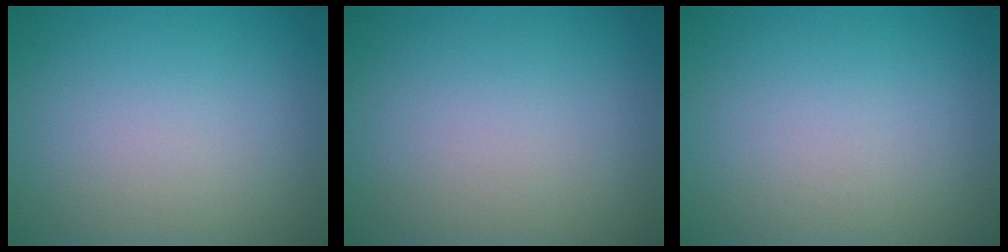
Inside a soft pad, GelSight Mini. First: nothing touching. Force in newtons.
{"total": 0.0}
{"total": 0.0}